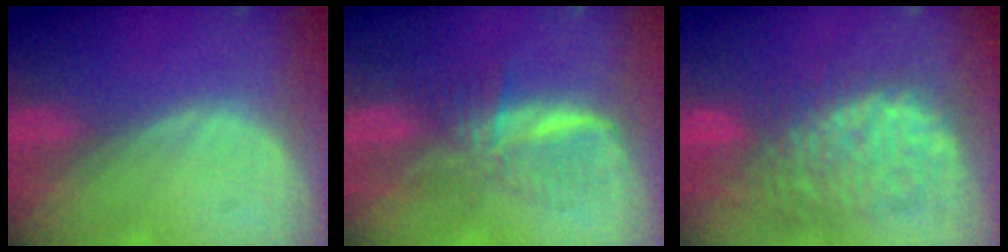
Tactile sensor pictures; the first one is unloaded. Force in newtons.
{"total": 6.1, "press": 6.1, "slide": 0.2}
{"total": 11.8, "press": 10.6, "slide": 5.2}